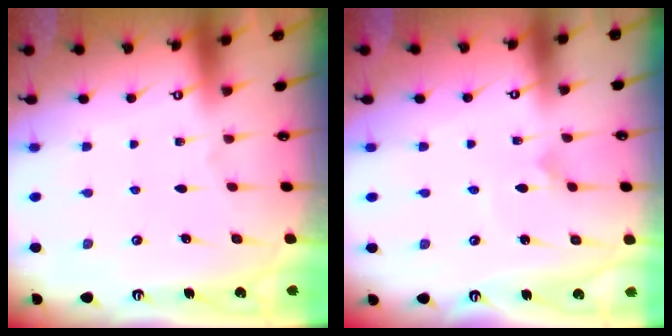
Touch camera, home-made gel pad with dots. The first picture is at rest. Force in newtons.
{"total": 1.4, "press": 1.4, "slide": 0.0}